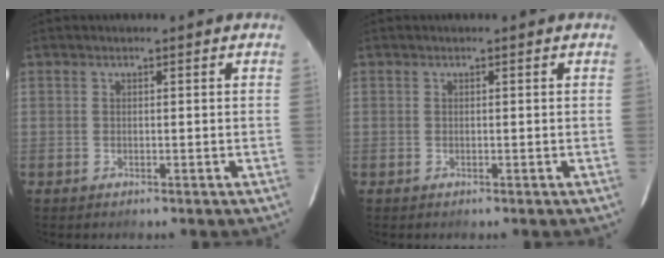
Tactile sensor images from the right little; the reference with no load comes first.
{"total": 0.0}